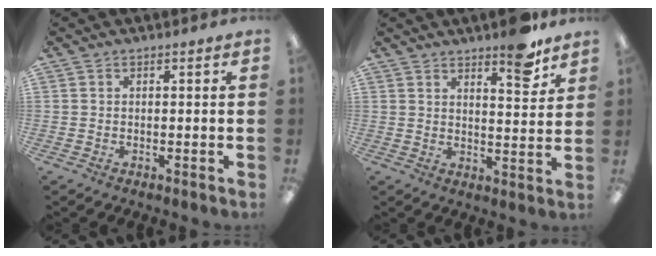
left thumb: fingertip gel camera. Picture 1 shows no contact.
{"total": 7.9, "force": [6.3, 2.0, 4.3], "torque": [-0.045, -0.044, 0.103]}